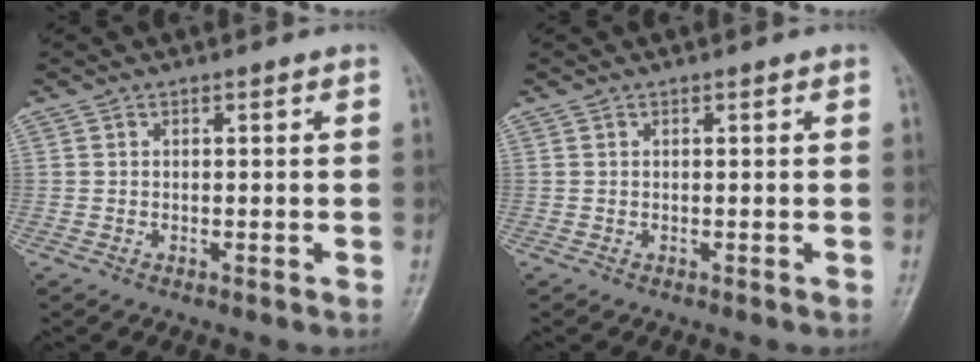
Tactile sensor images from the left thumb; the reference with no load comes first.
{"total": 0.0}